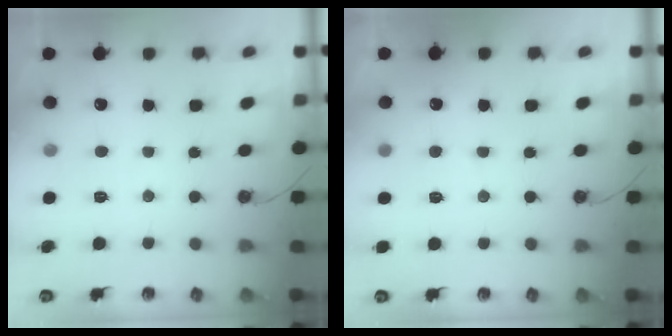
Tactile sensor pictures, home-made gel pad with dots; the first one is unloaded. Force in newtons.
{"total": 3.0, "press": 2.7, "slide": 1.3}